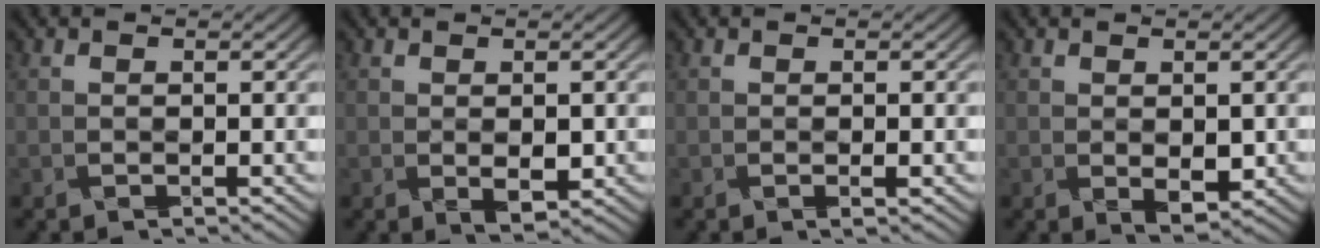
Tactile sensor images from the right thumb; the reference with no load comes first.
{"total": 2.3, "force": [-0.1, 1.1, 2.0], "torque": [-0.041, -0.005, 0.008]}
{"total": 0.8, "force": [-0.3, 0.0, 0.7], "torque": [-0.010, 0.002, -0.001]}
{"total": 2.7, "force": [-0.1, 1.4, 2.3], "torque": [-0.043, -0.008, 0.010]}